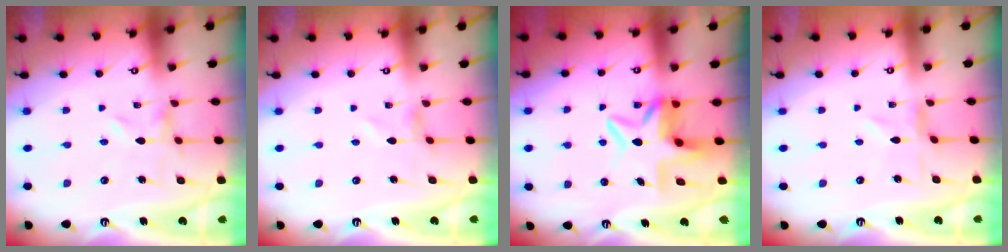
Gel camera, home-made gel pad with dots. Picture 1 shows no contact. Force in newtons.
{"total": 0.7, "press": 0.6, "slide": 0.3}
{"total": 9.3, "press": 9.3, "slide": 0.8}
{"total": 0.8, "press": 0.8, "slide": 0.2}